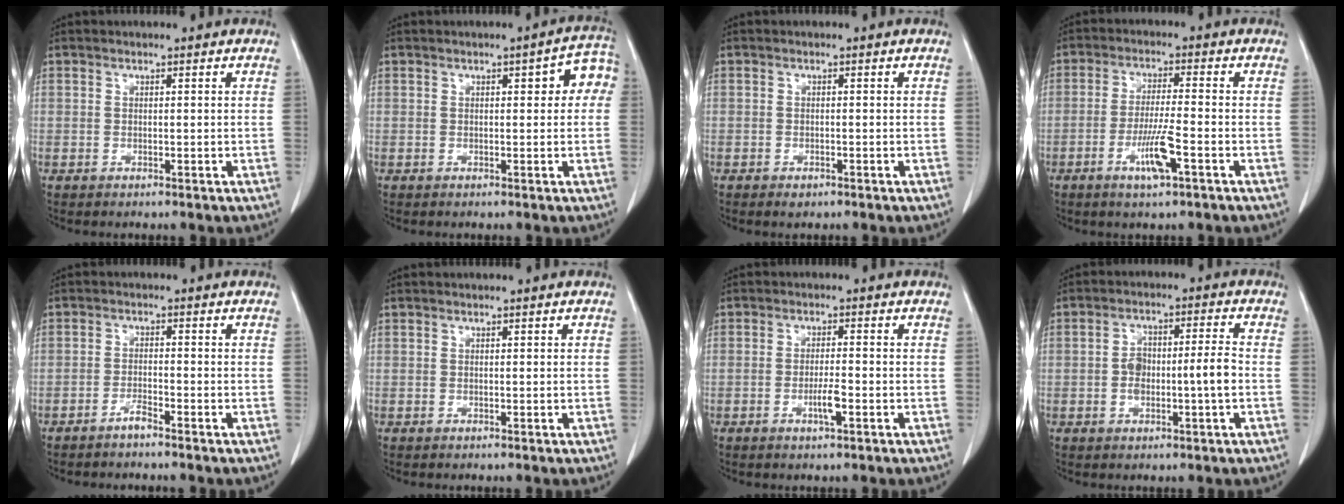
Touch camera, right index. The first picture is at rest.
{"total": 5.1, "force": [1.1, 1.8, 4.6], "torque": [-0.045, 0.023, 0.006]}
{"total": 1.2, "force": [-0.8, 0.6, 0.6], "torque": [-0.011, -0.001, -0.005]}
{"total": 6.4, "force": [-2.9, 0.3, 5.7], "torque": [-0.109, -0.009, -0.053]}
{"total": 1.9, "force": [-1.6, -0.1, 0.9], "torque": [-0.021, -0.001, -0.031]}
{"total": 0.0}
{"total": 3.1, "force": [-1.2, 0.3, 2.8], "torque": [-0.053, -0.001, -0.022]}
{"total": 6.7, "force": [-1.1, 1.5, 6.4], "torque": [-0.123, 0.016, -0.018]}